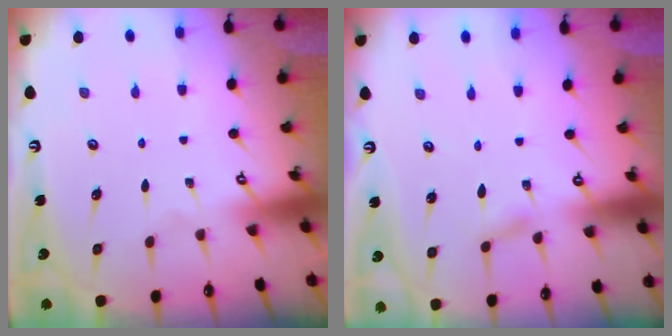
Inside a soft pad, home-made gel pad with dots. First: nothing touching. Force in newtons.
{"total": 1.5, "press": 1.5, "slide": 0.2}